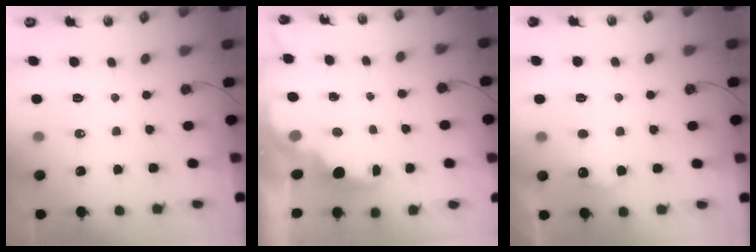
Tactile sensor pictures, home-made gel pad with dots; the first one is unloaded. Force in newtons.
{"total": 2.2, "press": 2.1, "slide": 0.8}
{"total": 7.8, "press": 7.8, "slide": 0.6}